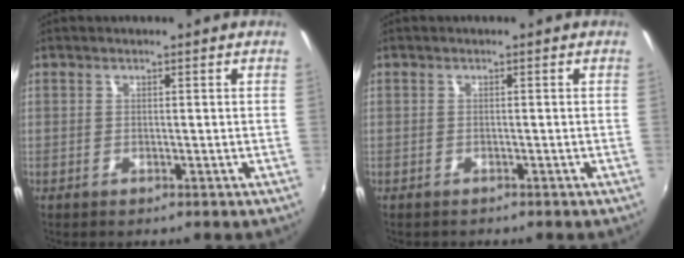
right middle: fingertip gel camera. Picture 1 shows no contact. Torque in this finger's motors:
{"motor_torque": [-0.52, 0.24, 0.01, -0.01]}